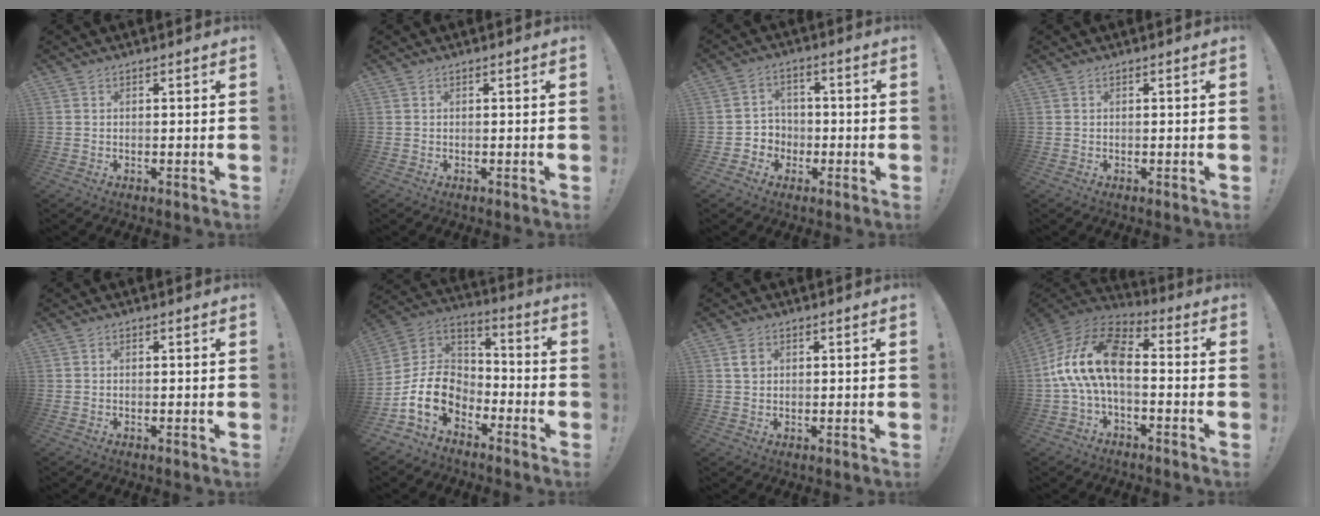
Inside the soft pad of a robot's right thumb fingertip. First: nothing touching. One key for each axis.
{"total": 0.0}
{"total": 5.0, "fx": -1.1, "fy": 4.8, "fz": 0.8, "tx": -0.018, "ty": 0.009, "tz": -0.020}
{"total": 0.0}
{"total": 0.0}
{"total": 15.0, "fx": -6.9, "fy": 10.4, "fz": 8.3, "tx": -0.159, "ty": 0.030, "tz": -0.119}
{"total": 2.4, "fx": 0.9, "fy": 1.9, "fz": 1.0, "tx": -0.004, "ty": -0.002, "tz": 0.013}
{"total": 17.0, "fx": 0.6, "fy": 9.2, "fz": 14.3, "tx": -0.277, "ty": 0.019, "tz": 0.020}